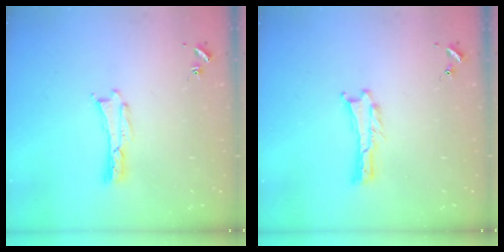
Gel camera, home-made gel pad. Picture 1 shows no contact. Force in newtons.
{"total": 0.0}